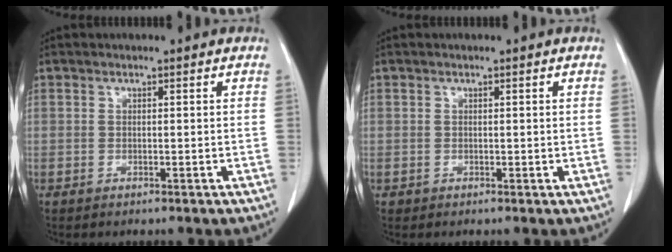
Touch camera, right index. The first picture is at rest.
{"total": 0.0}